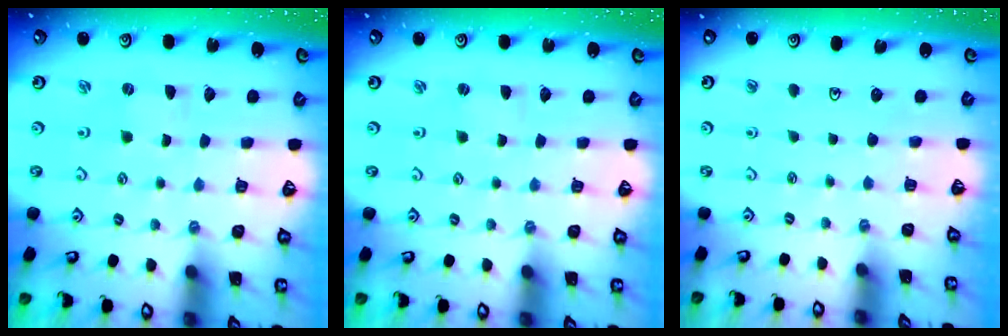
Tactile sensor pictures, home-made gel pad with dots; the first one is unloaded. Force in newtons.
{"total": 1.3, "press": 1.3, "slide": 0.2}
{"total": 0.0}